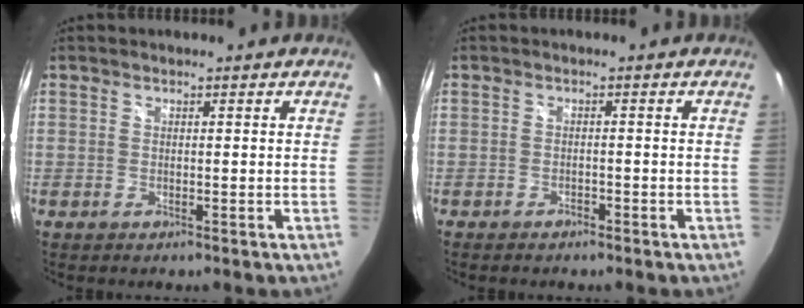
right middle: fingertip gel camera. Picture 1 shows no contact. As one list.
[{"total": 1.2, "force": [-1.1, 0.3, 0.4], "torque": [-0.008, -0.004, -0.019]}]